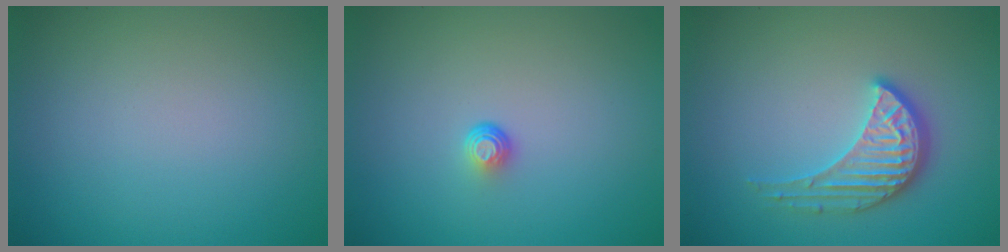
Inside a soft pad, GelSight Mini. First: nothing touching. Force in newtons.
{"total": 1.0, "press": 0.6, "slide": 0.8}
{"total": 3.8, "press": 3.2, "slide": 2.1}